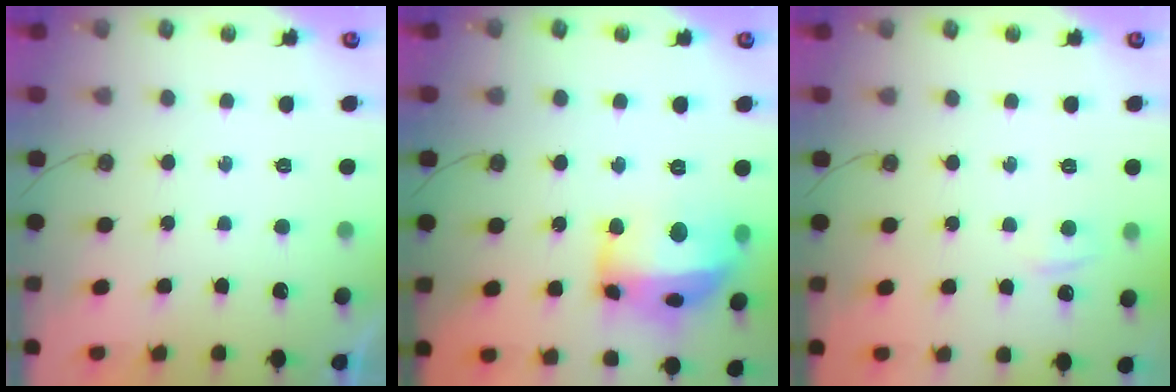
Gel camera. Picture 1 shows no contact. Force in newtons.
{"total": 17.3, "press": 17.2, "slide": 1.8}
{"total": 4.9, "press": 4.8, "slide": 0.6}